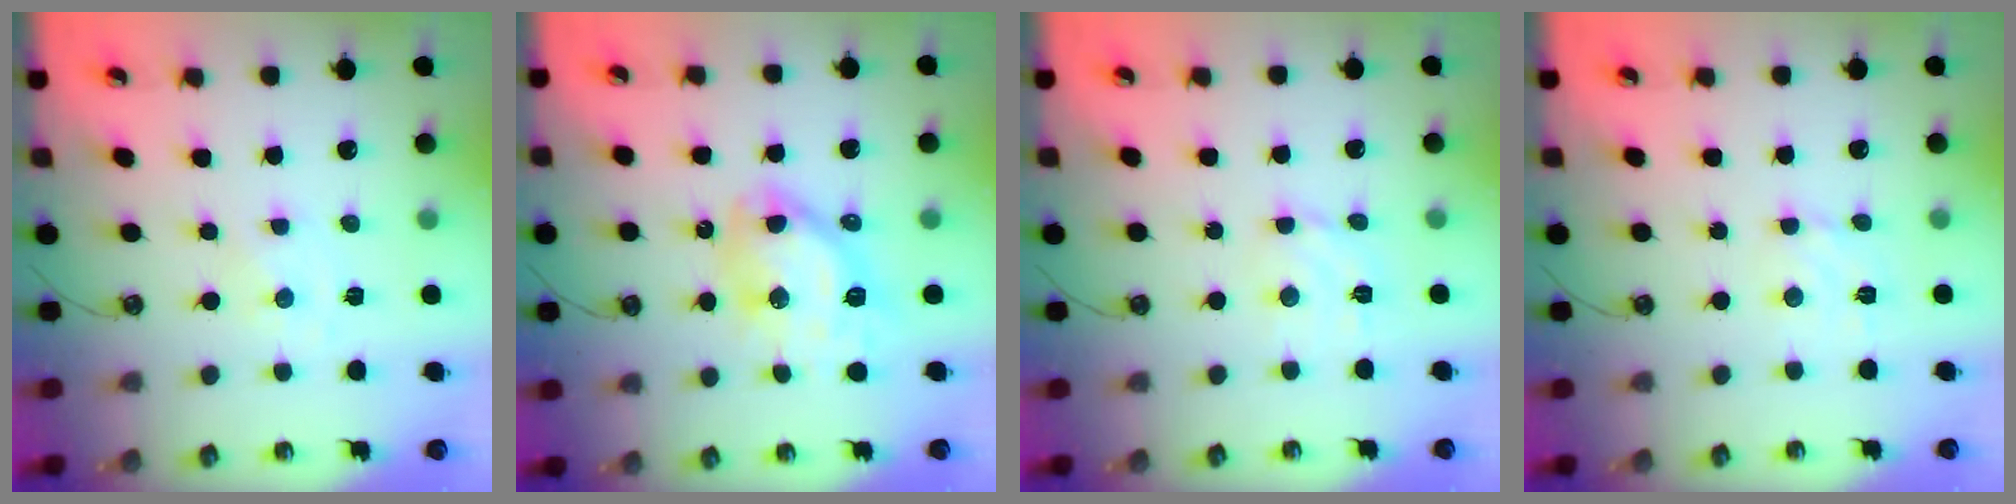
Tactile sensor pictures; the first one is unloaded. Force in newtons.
{"total": 12.8, "press": 12.7, "slide": 1.5}
{"total": 5.9, "press": 5.9, "slide": 0.5}
{"total": 2.9, "press": 2.8, "slide": 0.2}